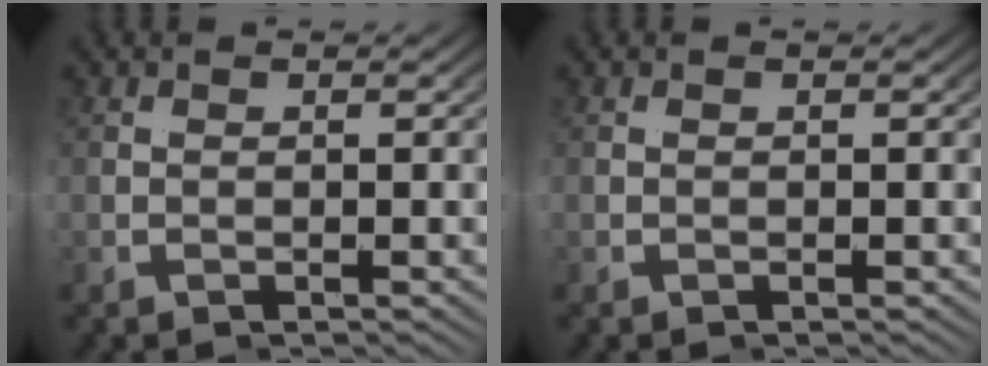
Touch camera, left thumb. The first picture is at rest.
{"total": 0.0}